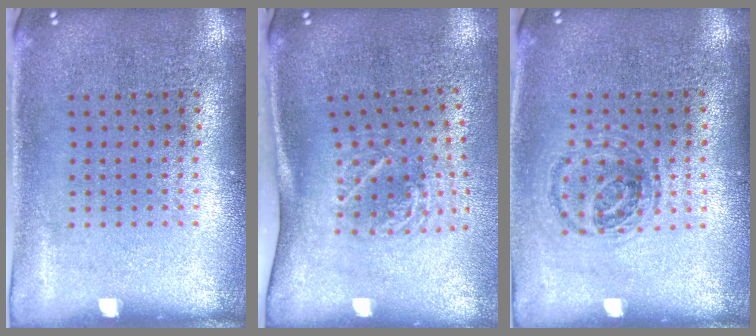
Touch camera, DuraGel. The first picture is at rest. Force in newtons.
{"total": 1.8, "press": 1.3, "slide": 1.3}
{"total": 0.9, "press": 0.9, "slide": 0.3}